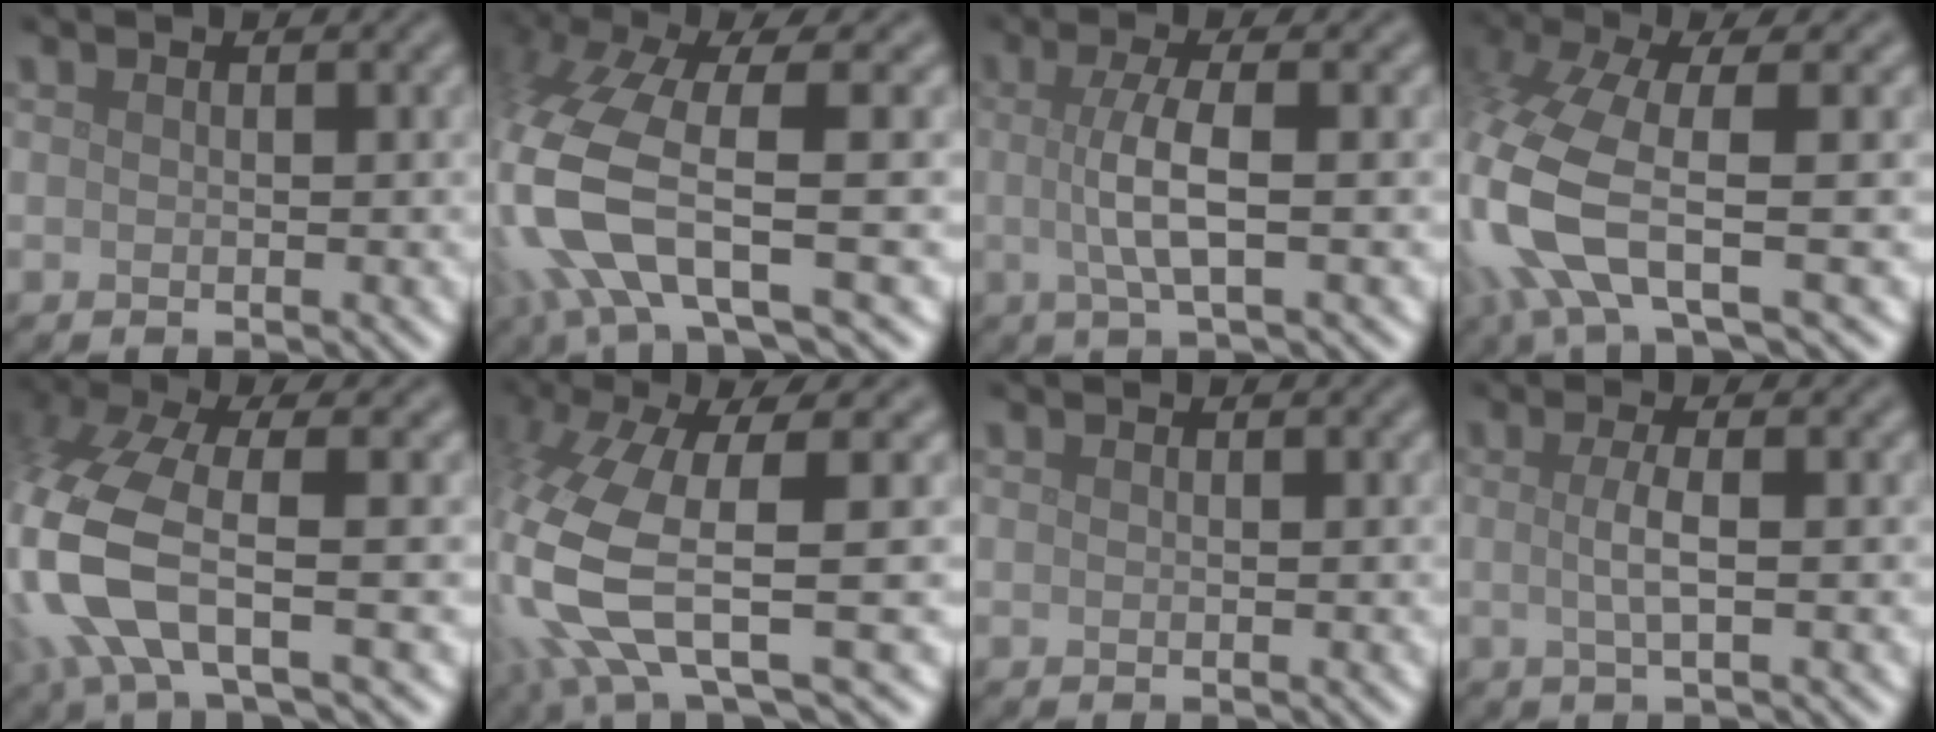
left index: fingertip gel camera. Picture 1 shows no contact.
{"total": 11.5, "force": [-2.5, 4.3, 10.3], "torque": [-0.245, -0.021, -0.044]}
{"total": 4.0, "force": [0.0, 1.0, 3.9], "torque": [-0.071, 0.001, -0.002]}
{"total": 8.8, "force": [-1.6, 3.2, 8.0], "torque": [-0.199, -0.010, -0.035]}
{"total": 9.0, "force": [-1.5, 3.7, 8.1], "torque": [-0.207, -0.003, -0.038]}
{"total": 12.2, "force": [-1.4, 4.4, 11.2], "torque": [-0.272, -0.031, -0.015]}
{"total": 0.0}
{"total": 2.3, "force": [0.0, 0.6, 2.2], "torque": [-0.042, 0.002, -0.004]}